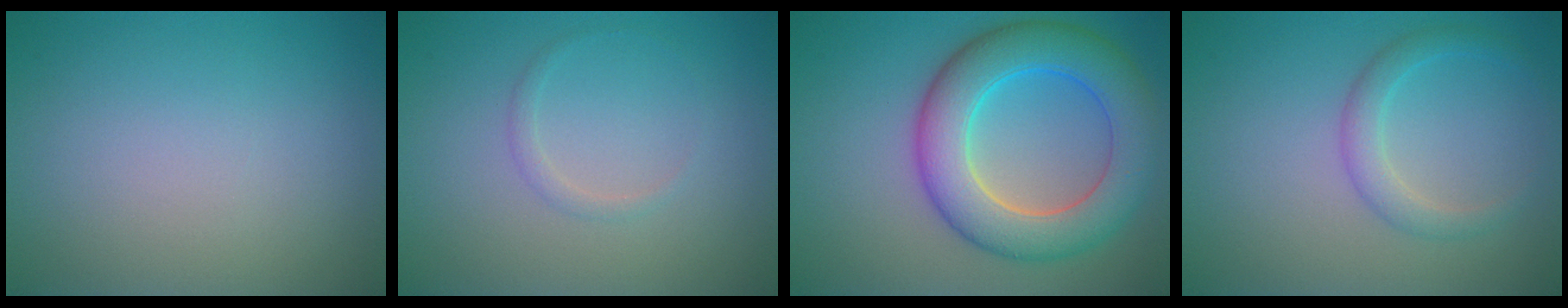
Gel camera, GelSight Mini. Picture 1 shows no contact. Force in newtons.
{"total": 1.0, "press": 1.0, "slide": 0.1}
{"total": 8.4, "press": 8.4, "slide": 0.6}
{"total": 2.2, "press": 2.2, "slide": 0.0}